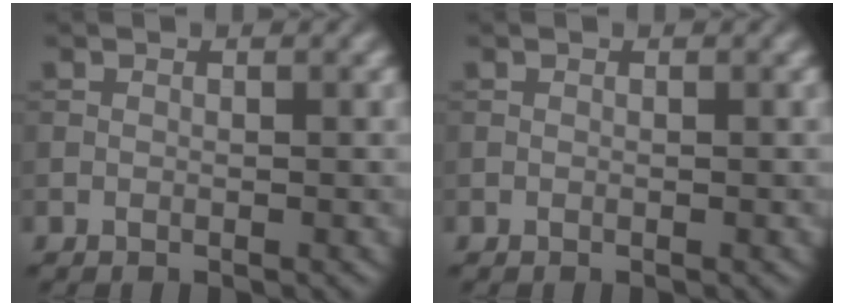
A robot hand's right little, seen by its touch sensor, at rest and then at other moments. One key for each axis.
{"total": 0.0}